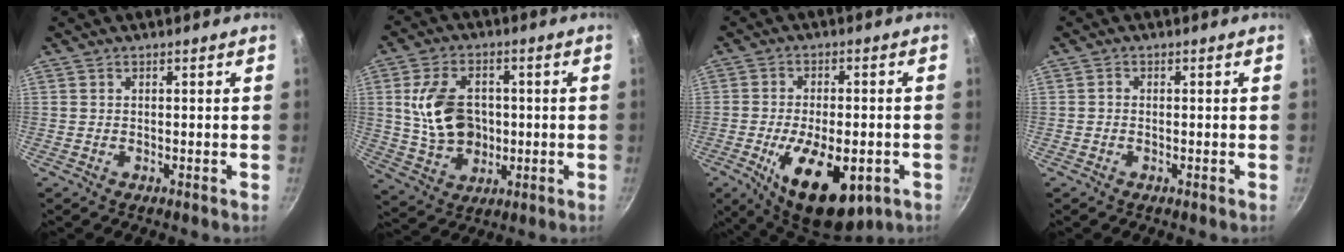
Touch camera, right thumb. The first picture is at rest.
{"total": 13.0, "force": [0.9, 9.4, 8.9], "torque": [-0.143, 0.002, 0.025]}
{"total": 17.0, "force": [-6.0, 8.2, 13.6], "torque": [-0.198, 0.005, -0.079]}
{"total": 0.6, "force": [-0.2, 0.5, 0.2], "torque": [-0.003, 0.002, -0.006]}